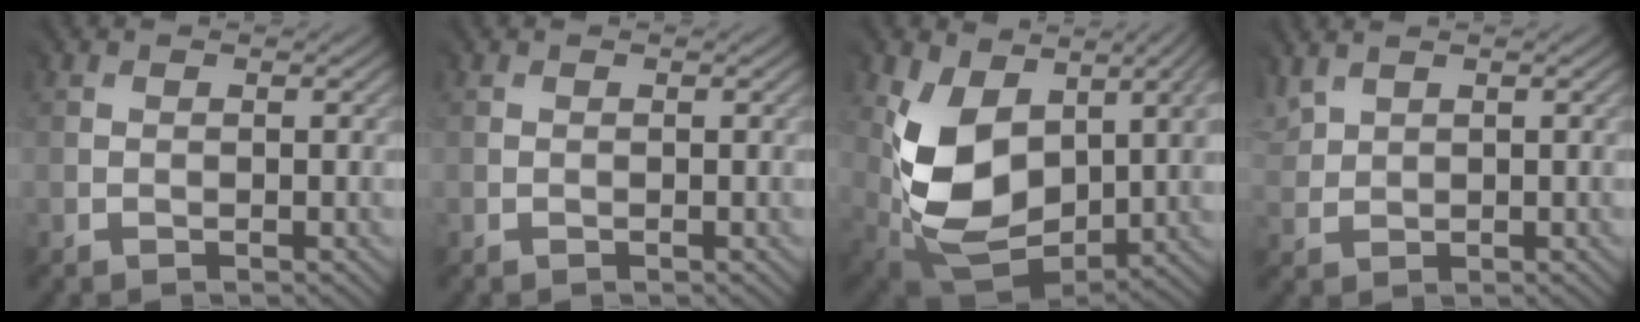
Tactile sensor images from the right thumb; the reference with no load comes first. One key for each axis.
{"total": 0.0}
{"total": 10.5, "fx": 1.8, "fy": 6.9, "fz": 7.7, "tx": -0.183, "ty": -0.021, "tz": 0.042}
{"total": 4.1, "fx": 3.2, "fy": 1.9, "fz": 1.6, "tx": -0.062, "ty": 0.012, "tz": 0.064}